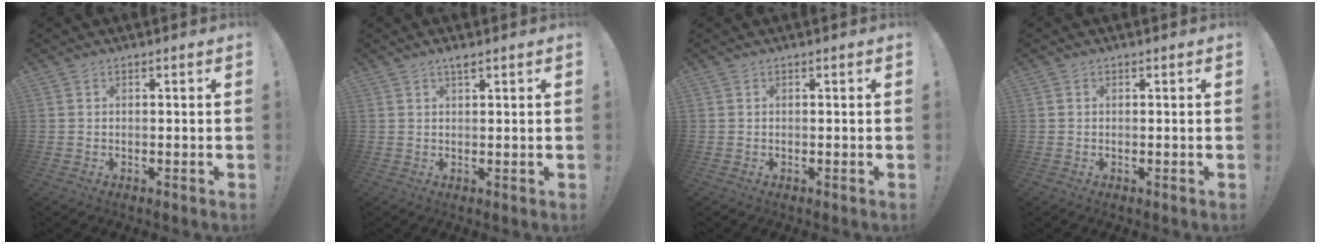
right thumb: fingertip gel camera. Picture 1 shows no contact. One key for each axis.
{"total": 1.9, "fx": 1.4, "fy": 0.2, "fz": 1.3, "tx": -0.023, "ty": -0.002, "tz": 0.022}
{"total": 0.0}
{"total": 0.0}